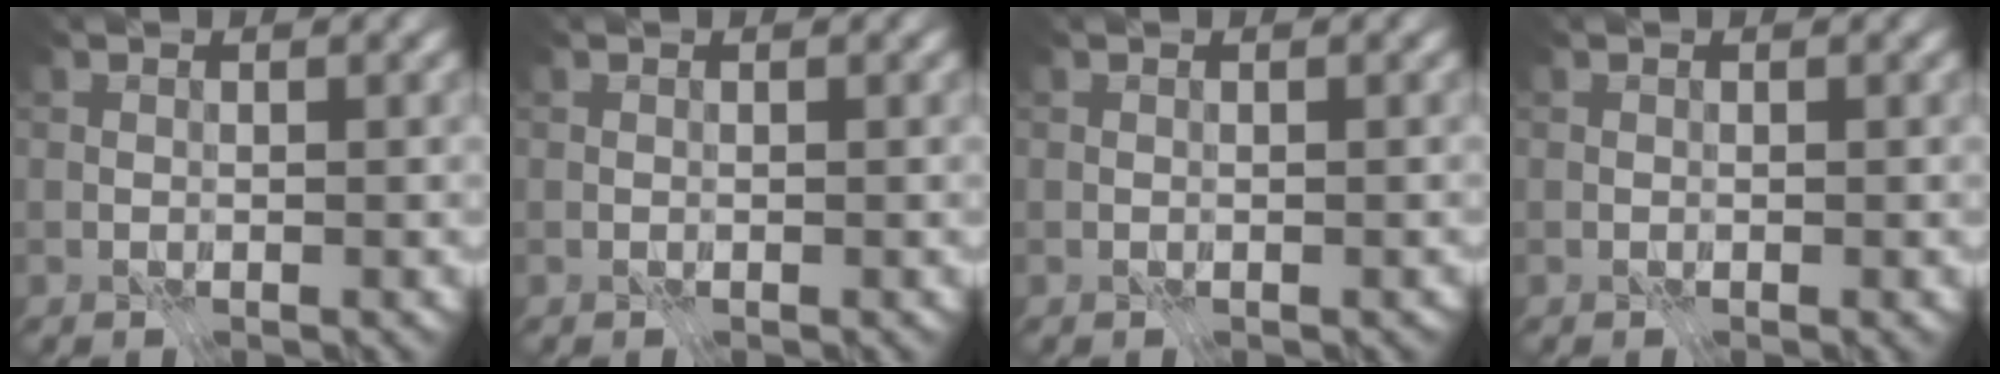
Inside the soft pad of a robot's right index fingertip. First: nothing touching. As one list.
[{"total": 0.0}, {"total": 0.0}, {"total": 0.0}]